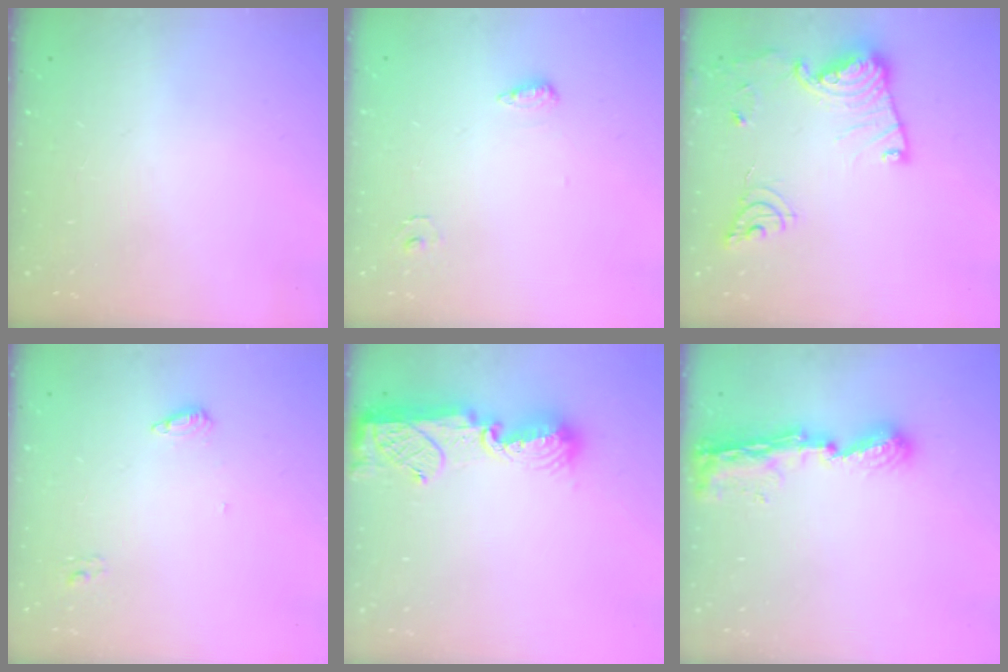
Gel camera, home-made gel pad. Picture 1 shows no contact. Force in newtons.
{"total": 6.2, "press": 6.0, "slide": 1.2}
{"total": 18.4, "press": 18.3, "slide": 1.9}
{"total": 7.0, "press": 7.0, "slide": 0.5}
{"total": 11.0, "press": 11.0, "slide": 0.6}
{"total": 8.9, "press": 8.9, "slide": 0.9}